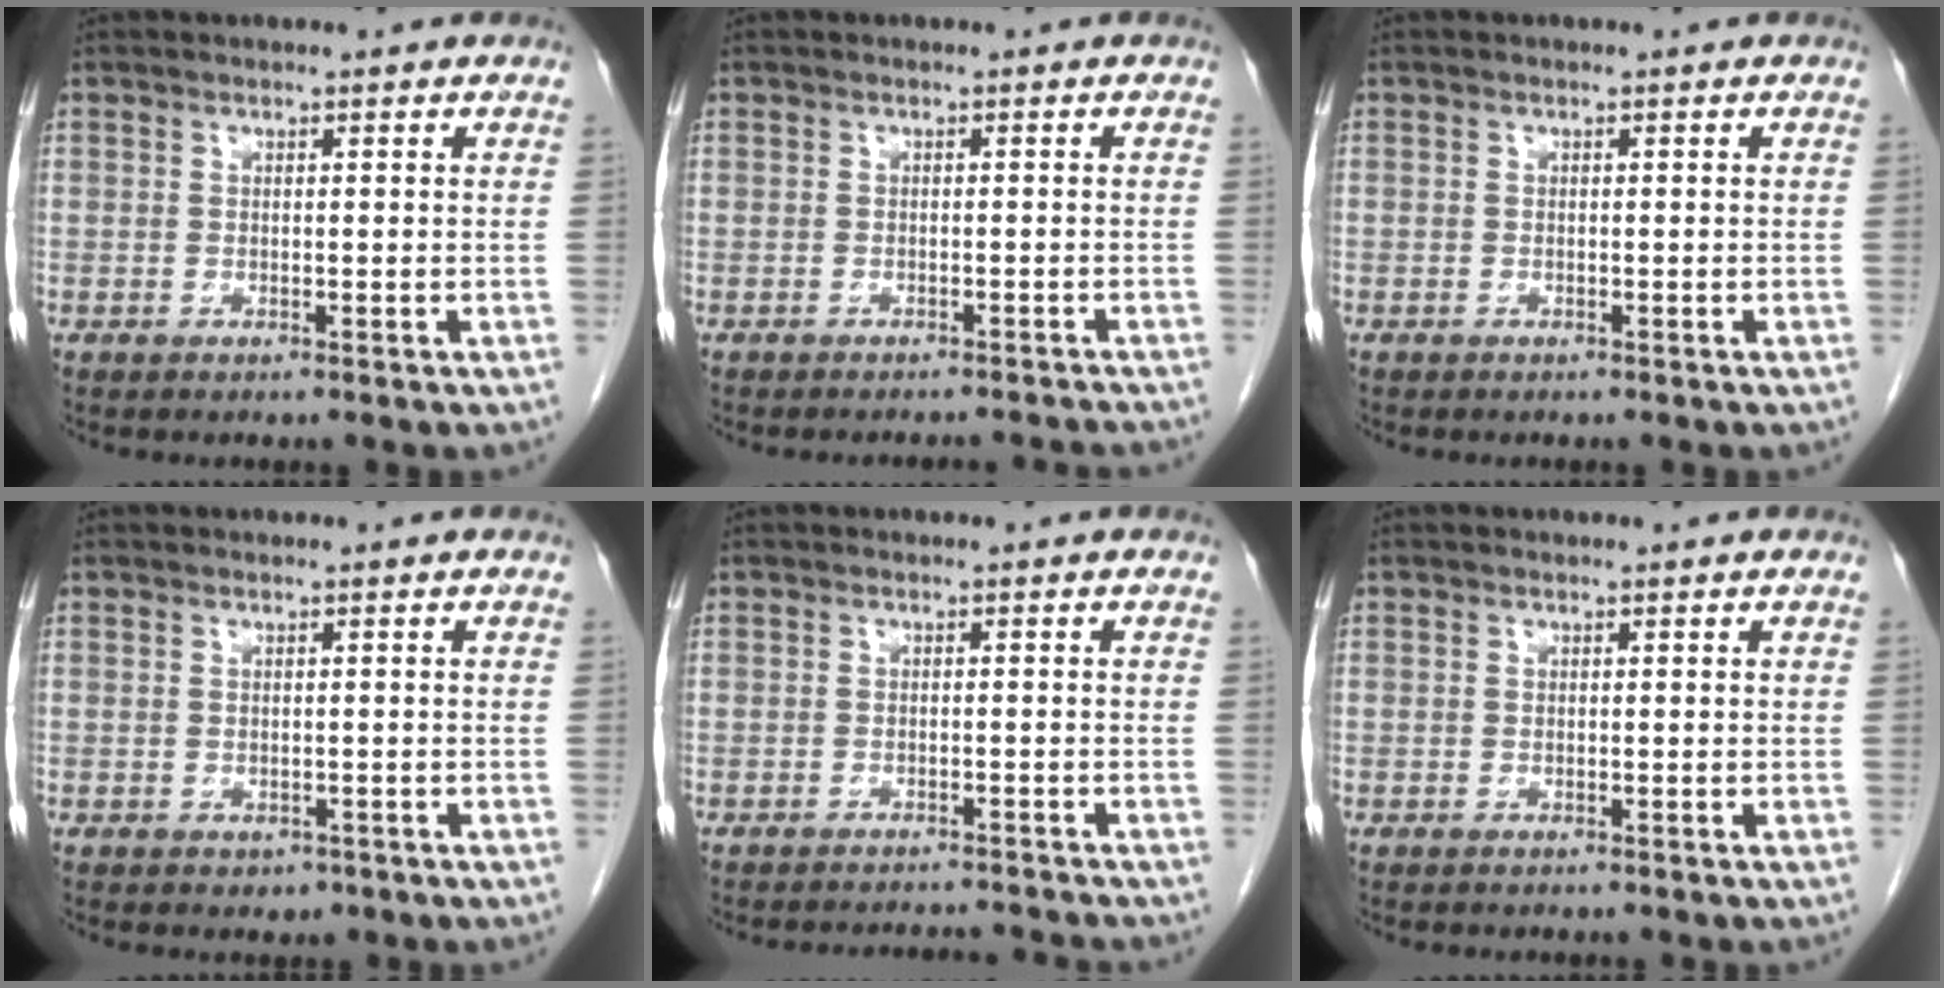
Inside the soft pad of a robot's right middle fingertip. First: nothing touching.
{"total": 5.5, "force": [-5.5, 0.5, 0.9], "torque": [-0.007, -0.005, -0.056]}
{"total": 0.0}
{"total": 0.9, "force": [-0.3, 0.8, 0.3], "torque": [-0.007, 0.001, 0.002]}
{"total": 6.1, "force": [-6.1, 0.2, 0.8], "torque": [-0.009, 0.002, -0.076]}
{"total": 0.0}